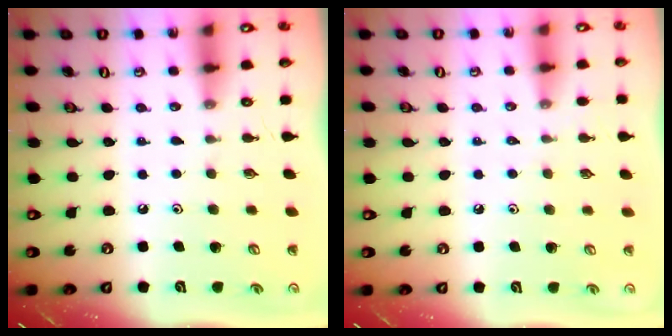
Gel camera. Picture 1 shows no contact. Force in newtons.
{"total": 1.8, "press": 1.7, "slide": 0.4}